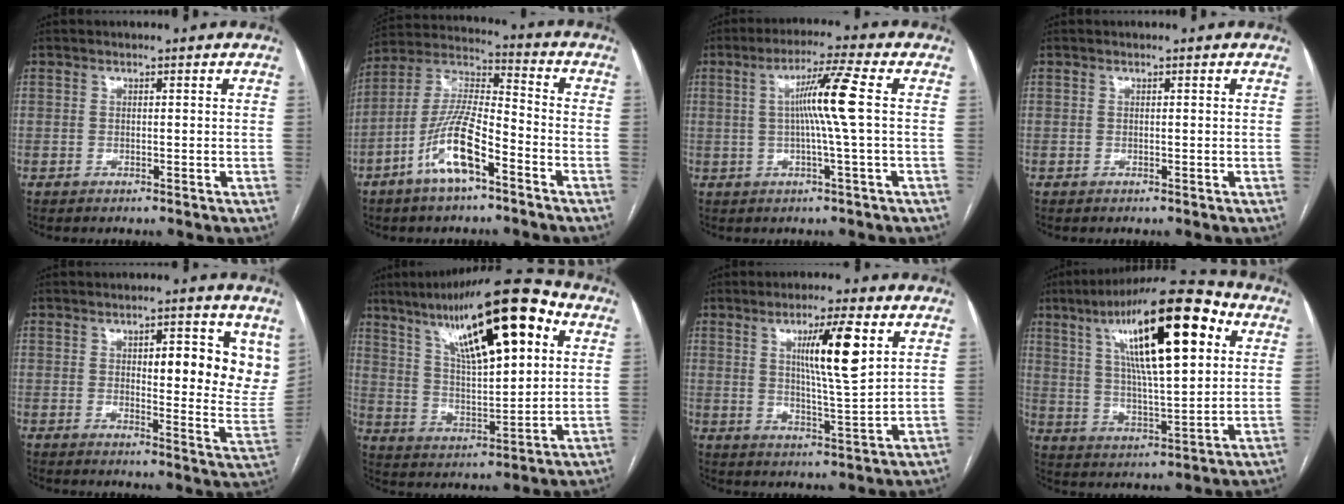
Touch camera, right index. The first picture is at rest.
{"total": 12.4, "force": [-6.2, 3.1, 10.2], "torque": [-0.212, 0.006, -0.116]}
{"total": 7.8, "force": [0.7, -1.5, 7.6], "torque": [-0.135, 0.008, 0.015]}
{"total": 0.0}
{"total": 12.5, "force": [4.9, 3.6, 10.9], "torque": [-0.119, -0.016, 0.060]}
{"total": 21.4, "force": [10.4, 4.9, 18.0], "torque": [-0.299, 0.035, 0.176]}
{"total": 10.1, "force": [3.8, 0.3, 9.4], "torque": [-0.158, -0.005, 0.062]}
{"total": 21.4, "force": [8.5, 4.6, 19.0], "torque": [-0.321, 0.033, 0.138]}